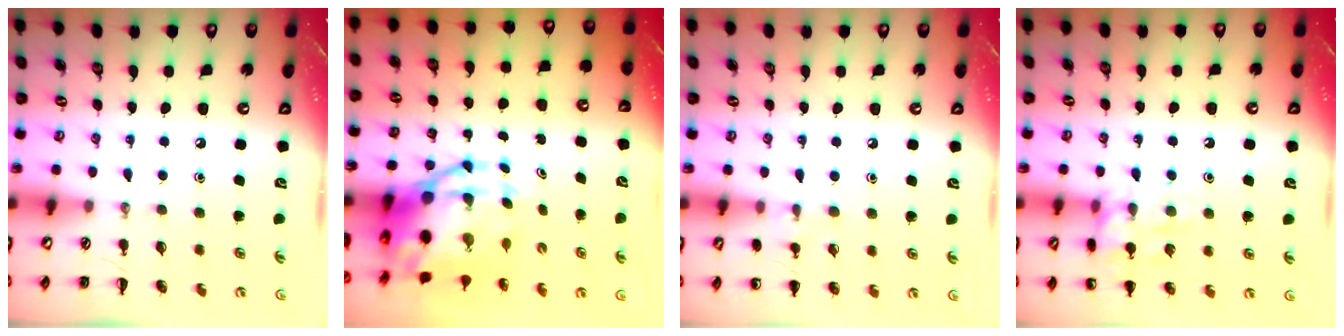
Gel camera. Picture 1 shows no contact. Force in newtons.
{"total": 11.5, "press": 11.1, "slide": 3.2}
{"total": 6.1, "press": 5.7, "slide": 2.0}
{"total": 12.8, "press": 12.8, "slide": 0.7}